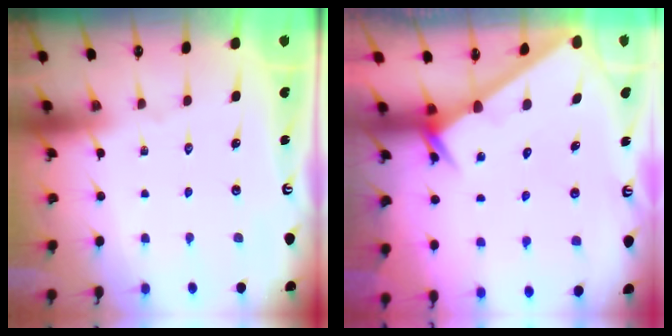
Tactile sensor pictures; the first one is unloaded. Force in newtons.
{"total": 2.6, "press": 2.6, "slide": 0.0}